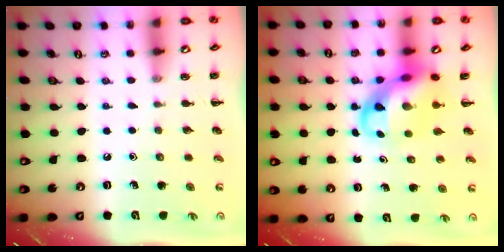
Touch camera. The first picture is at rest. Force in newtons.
{"total": 9.2, "press": 8.9, "slide": 2.5}